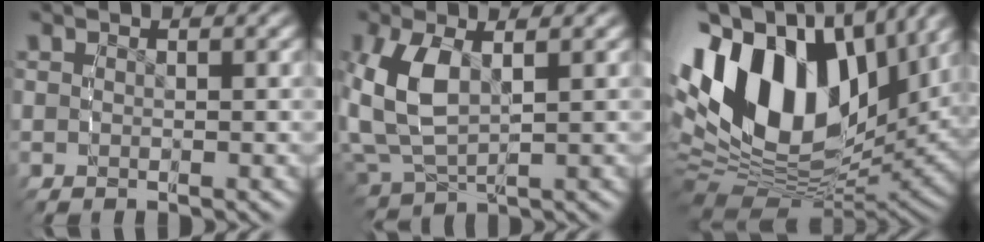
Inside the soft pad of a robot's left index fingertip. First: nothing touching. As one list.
[{"total": 6.3, "force": [1.3, 4.4, 4.3], "torque": [-0.131, -0.019, 0.039]}, {"total": 18.4, "force": [3.3, 12.5, 13.1], "torque": [-0.247, -0.013, 0.058]}]